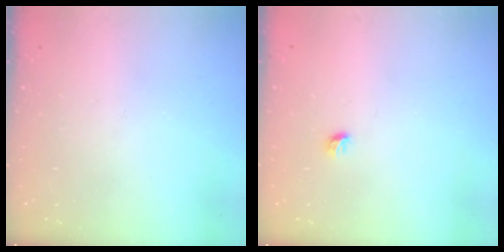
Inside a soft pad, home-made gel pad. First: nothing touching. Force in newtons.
{"total": 3.6, "press": 3.5, "slide": 1.0}